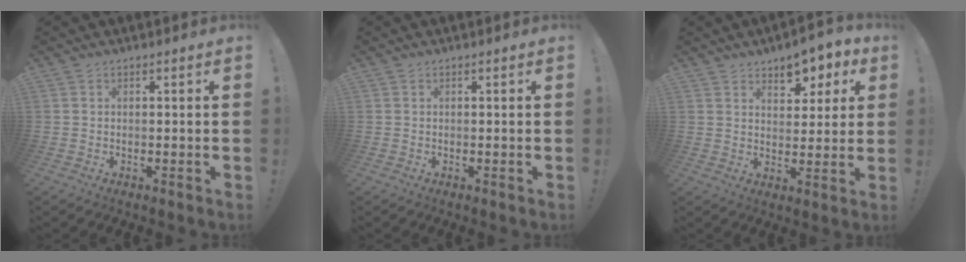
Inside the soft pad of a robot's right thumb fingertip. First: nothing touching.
{"total": 0.0}
{"total": 7.9, "force": [5.1, 4.5, 4.0], "torque": [-0.036, -0.039, 0.089]}